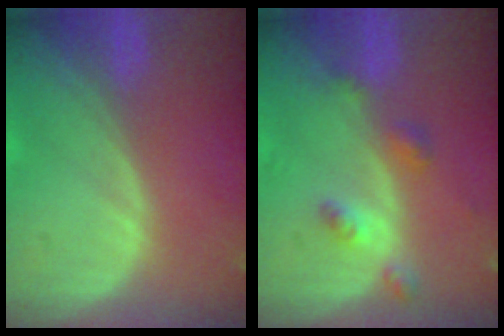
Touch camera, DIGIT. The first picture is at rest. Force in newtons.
{"total": 4.2, "press": 3.9, "slide": 1.6}